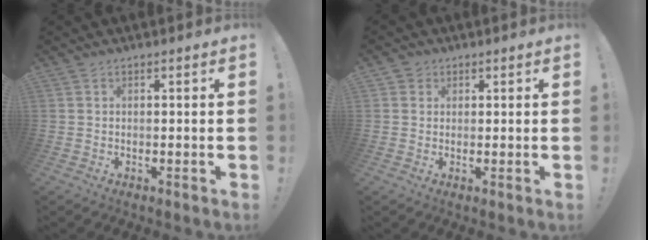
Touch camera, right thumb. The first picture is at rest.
{"total": 2.1, "force": [0.9, 1.9, 0.2], "torque": [-0.006, 0.001, 0.017]}